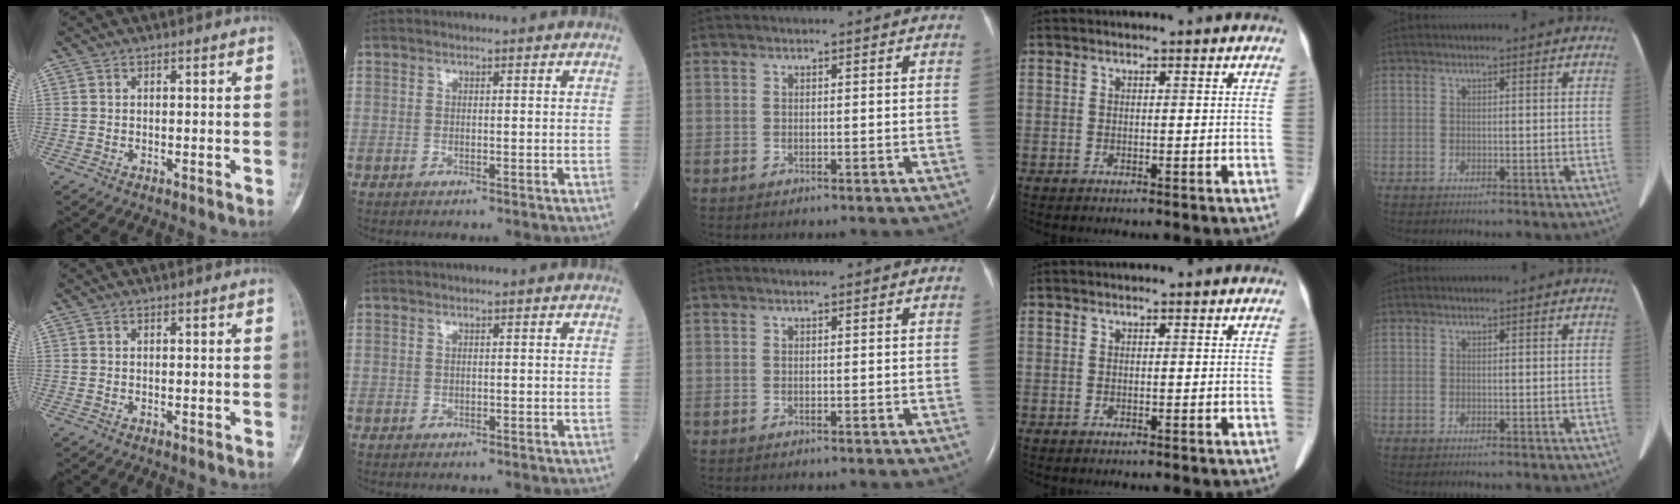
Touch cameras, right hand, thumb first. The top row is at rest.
{}